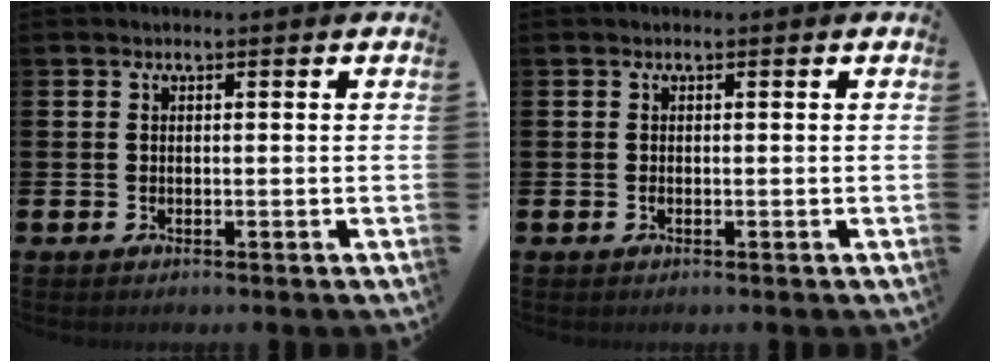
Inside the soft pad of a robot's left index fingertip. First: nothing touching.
{"total": 0.0}